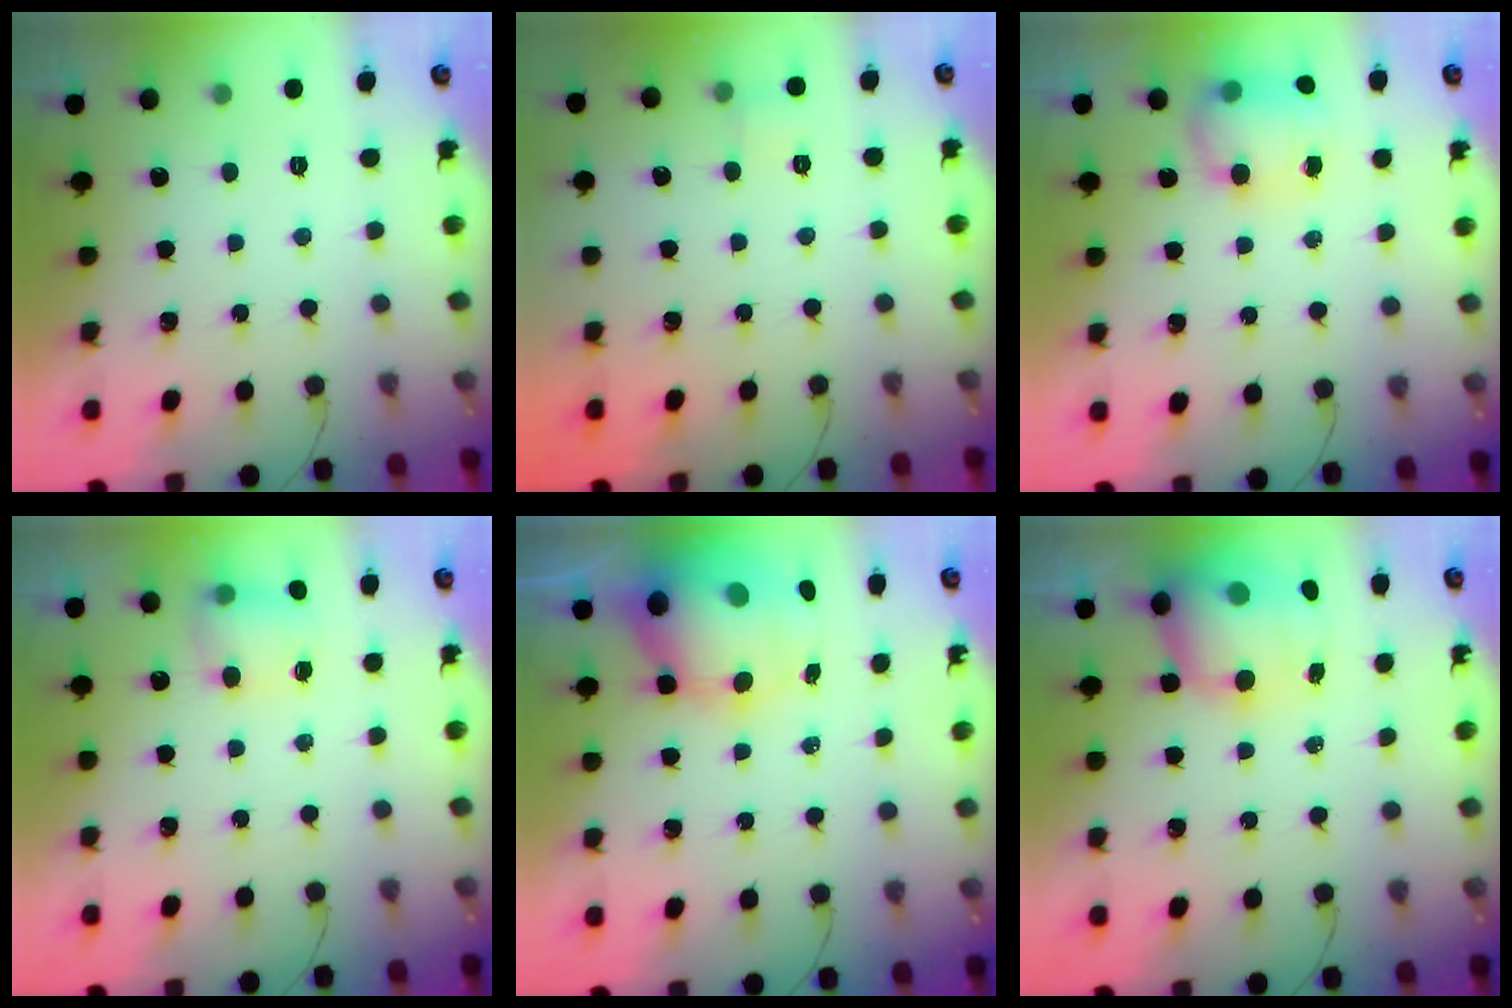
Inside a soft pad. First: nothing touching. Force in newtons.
{"total": 5.6, "press": 5.3, "slide": 1.7}
{"total": 7.8, "press": 7.8, "slide": 0.6}
{"total": 5.4, "press": 5.3, "slide": 0.8}
{"total": 11.1, "press": 10.8, "slide": 2.6}
{"total": 12.0, "press": 11.6, "slide": 2.9}